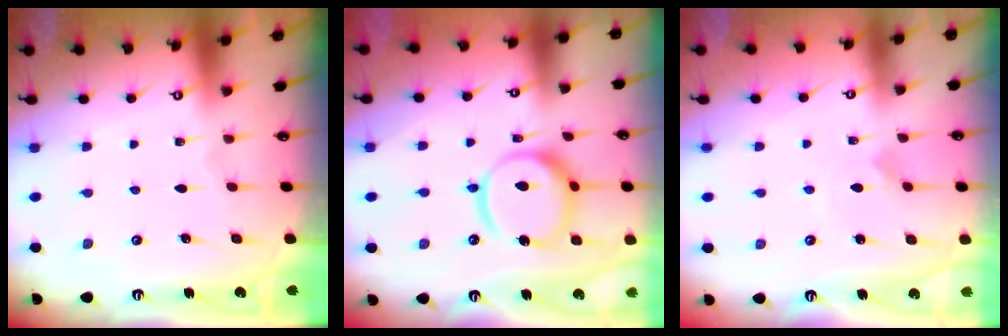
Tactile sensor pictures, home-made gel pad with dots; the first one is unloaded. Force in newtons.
{"total": 16.9, "press": 16.8, "slide": 2.2}
{"total": 2.8, "press": 2.8, "slide": 0.2}